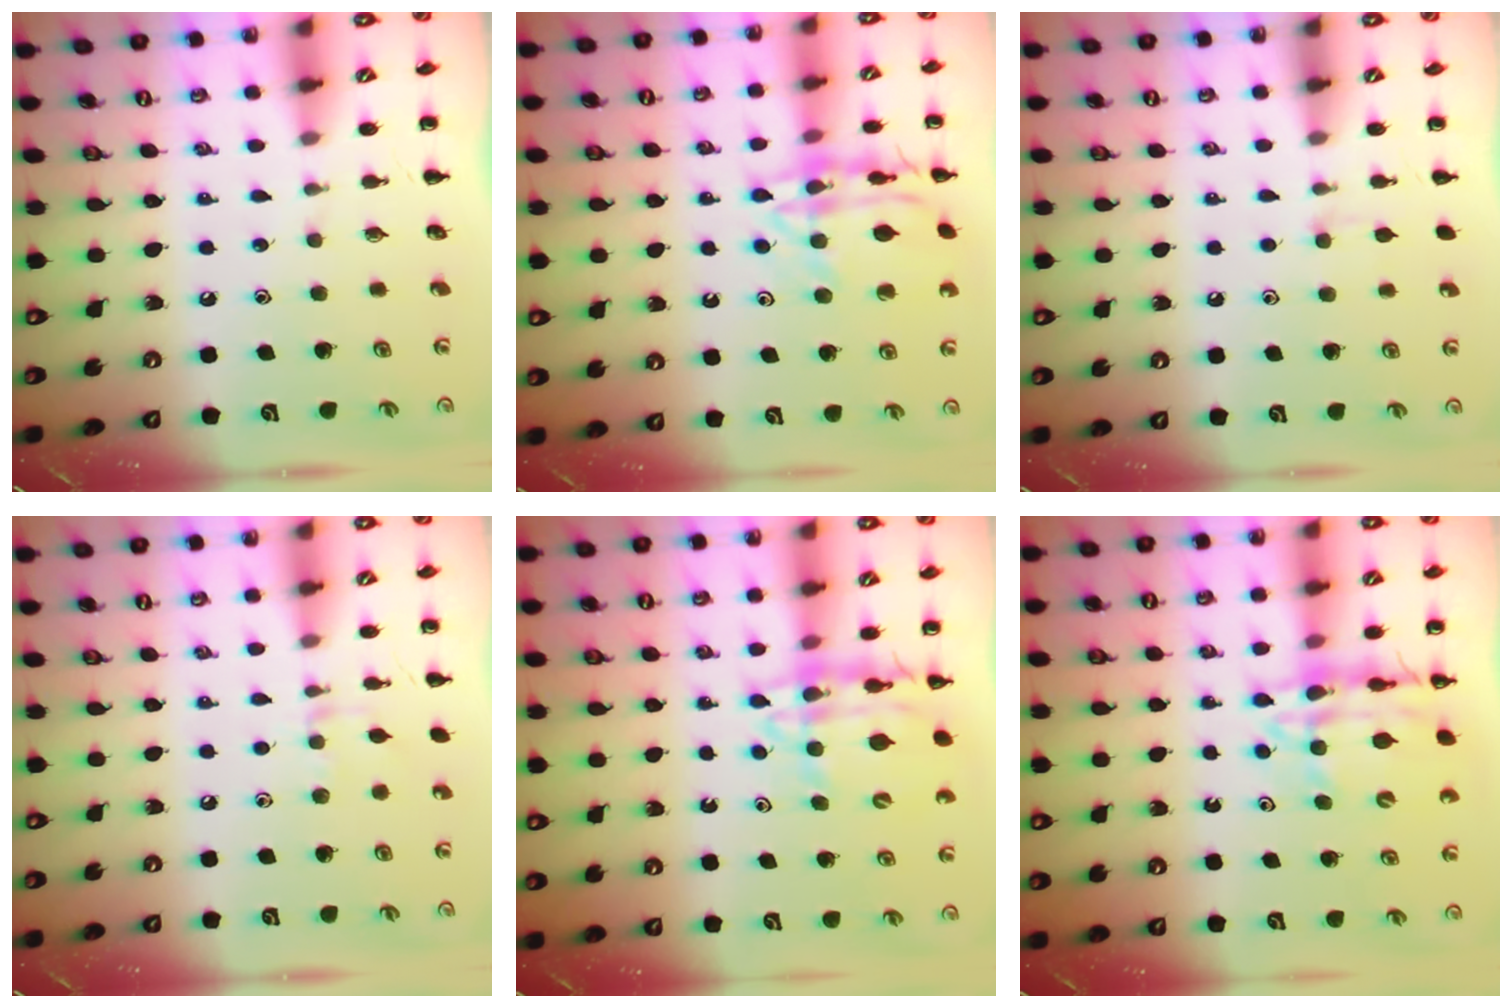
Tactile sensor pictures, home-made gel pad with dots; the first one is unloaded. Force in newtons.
{"total": 16.1, "press": 16.1, "slide": 0.8}
{"total": 4.1, "press": 3.7, "slide": 1.6}
{"total": 5.4, "press": 5.0, "slide": 1.9}
{"total": 12.5, "press": 12.1, "slide": 3.3}
{"total": 13.5, "press": 13.1, "slide": 3.4}